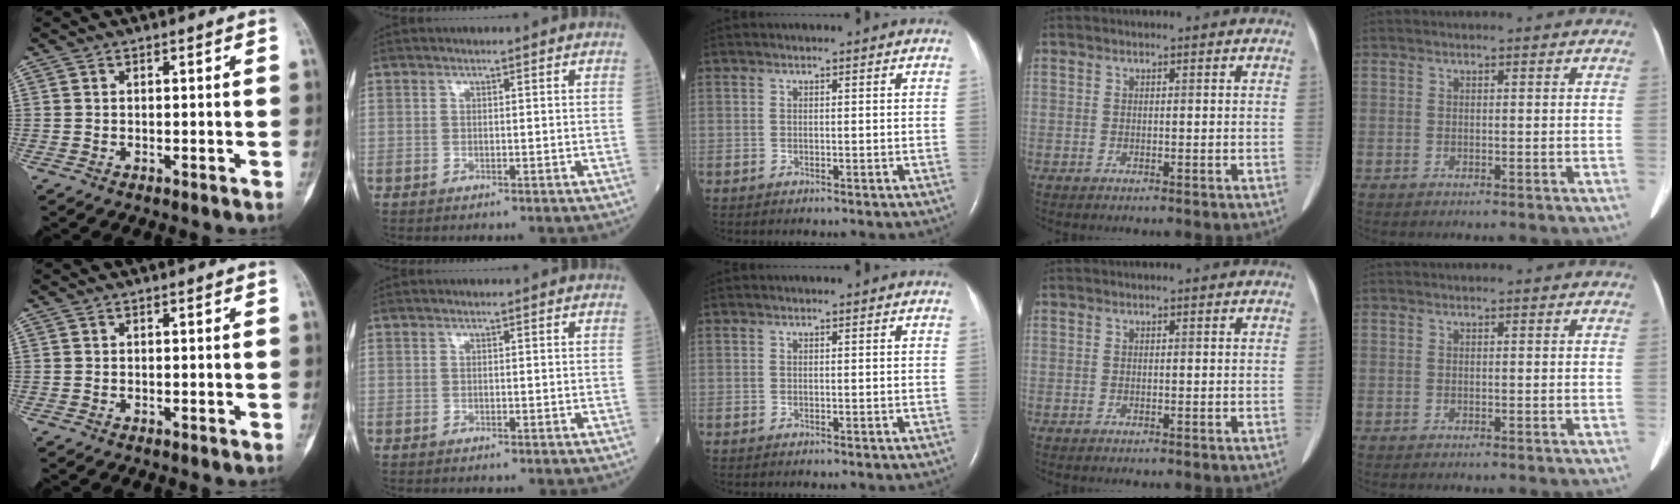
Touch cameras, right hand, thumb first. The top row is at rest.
{}